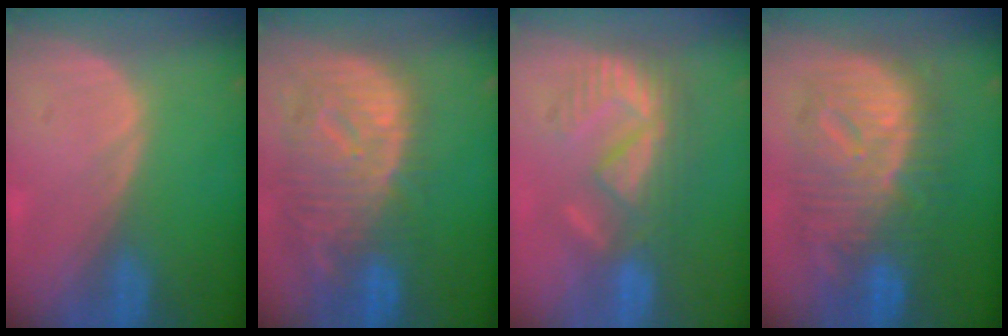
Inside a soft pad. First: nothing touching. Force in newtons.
{"total": 12.5, "press": 10.9, "slide": 6.2}
{"total": 9.5, "press": 8.1, "slide": 4.8}
{"total": 12.5, "press": 12.5, "slide": 1.1}